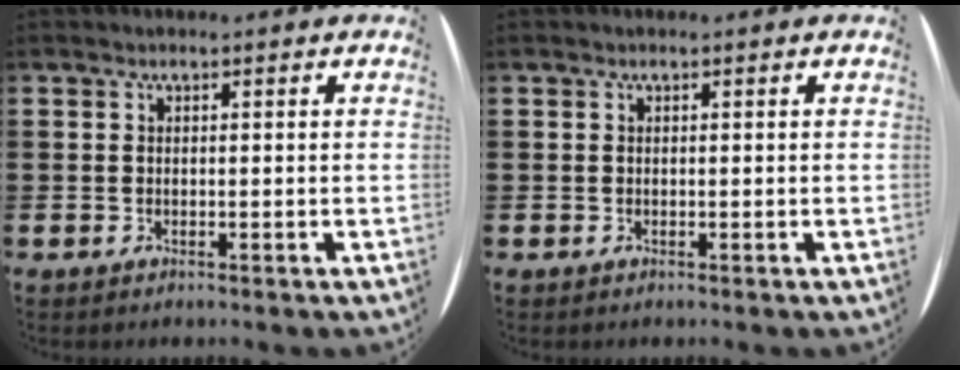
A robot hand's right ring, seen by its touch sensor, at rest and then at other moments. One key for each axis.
{"total": 0.0}